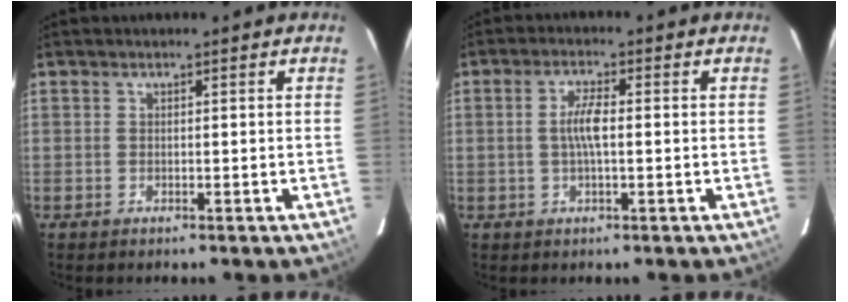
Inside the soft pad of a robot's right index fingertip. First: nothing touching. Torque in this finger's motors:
{"motor_torque": [0.86, 0.06, 0.37, 0.12]}